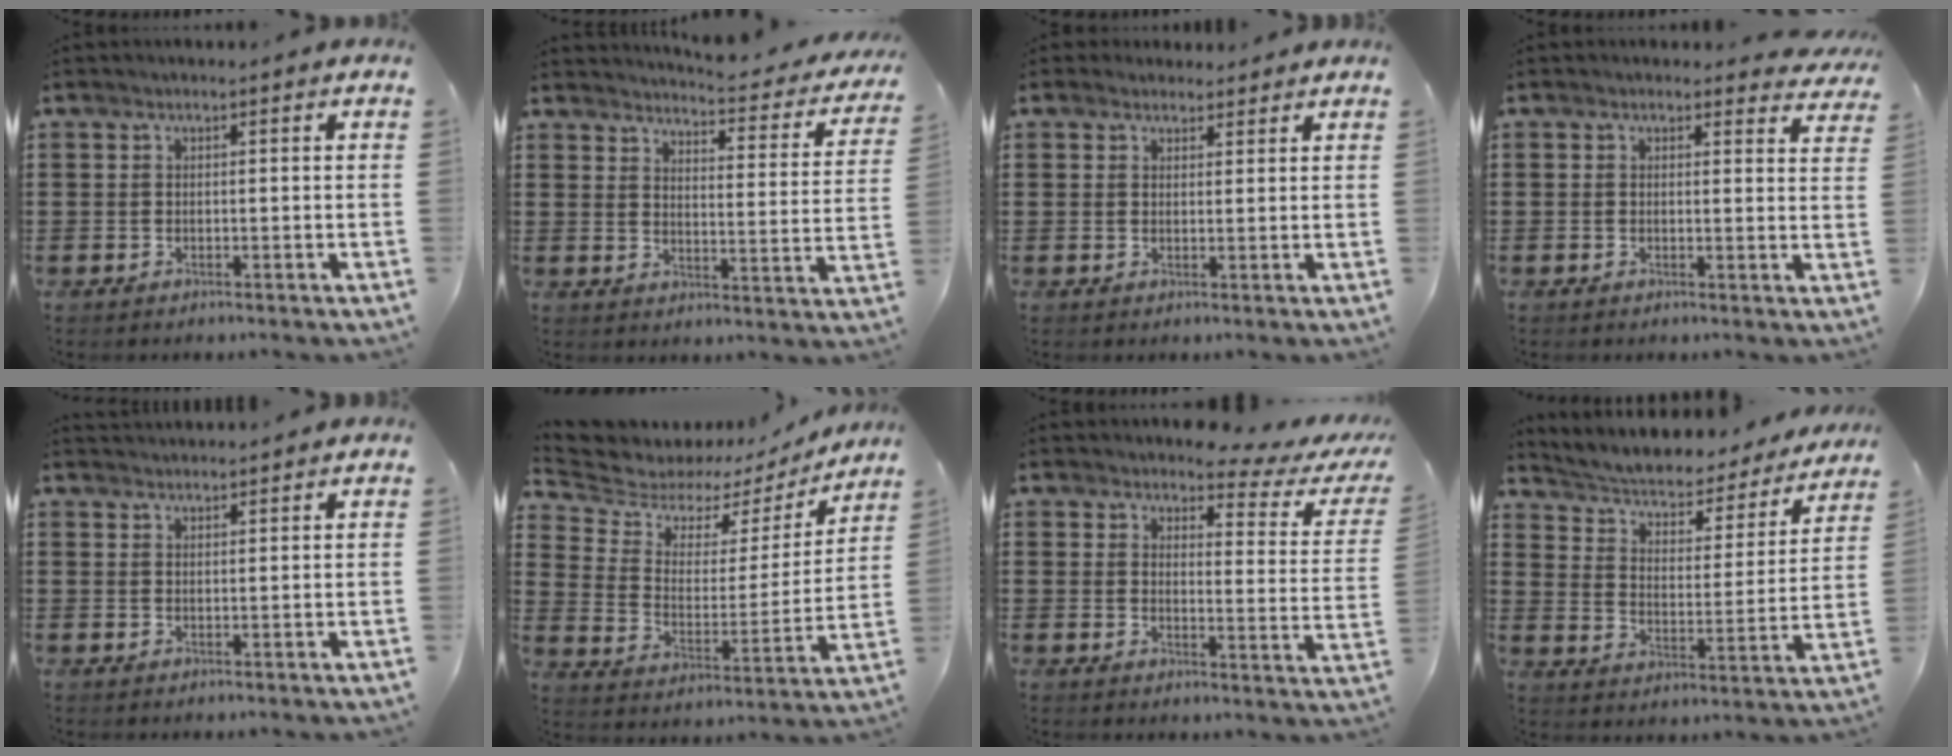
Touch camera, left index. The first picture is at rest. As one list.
[{"total": 3.5, "force": [3.4, -0.3, 1.0], "torque": [-0.032, -0.033, 0.050]}, {"total": 2.4, "force": [2.1, 1.1, 0.2], "torque": [-0.002, 0.000, 0.040]}, {"total": 1.5, "force": [1.3, 0.6, 0.3], "torque": [-0.004, -0.001, 0.023]}, {"total": 1.7, "force": [1.7, 0.0, -0.1], "torque": [-0.002, 0.000, 0.033]}, {"total": 5.9, "force": [5.3, 2.4, 0.7], "torque": [-0.053, -0.039, 0.089]}, {"total": 3.7, "force": [3.3, 0.6, 1.6], "torque": [-0.036, -0.021, 0.049]}, {"total": 3.6, "force": [2.8, 1.6, 1.6], "torque": [-0.051, -0.024, 0.036]}]